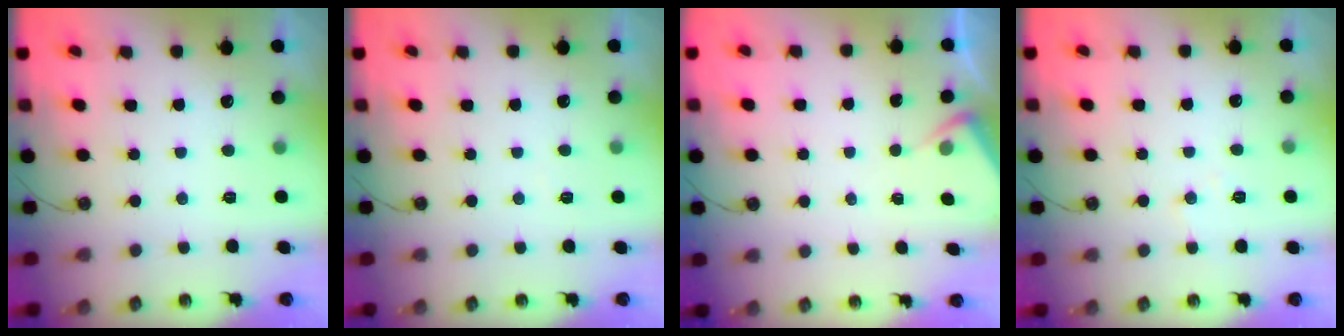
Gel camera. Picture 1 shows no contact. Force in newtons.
{"total": 2.7, "press": 2.7, "slide": 0.5}
{"total": 3.7, "press": 3.7, "slide": 0.4}
{"total": 6.4, "press": 6.3, "slide": 0.9}